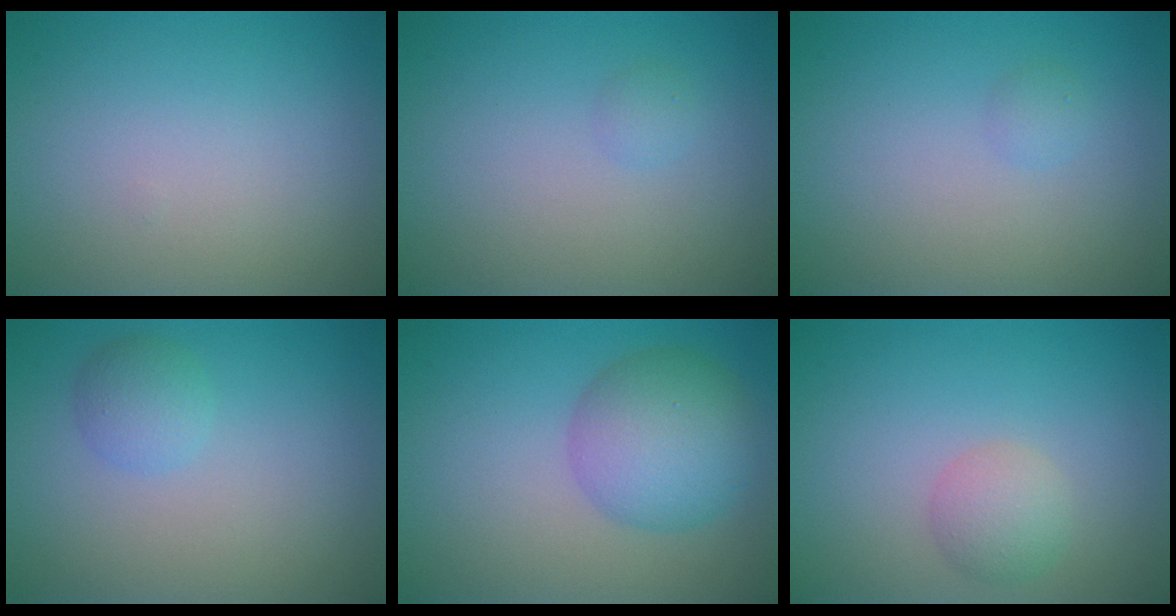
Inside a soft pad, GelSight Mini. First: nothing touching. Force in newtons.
{"total": 0.7, "press": 0.7, "slide": 0.0}
{"total": 0.7, "press": 0.7, "slide": 0.0}
{"total": 1.8, "press": 1.8, "slide": 0.1}
{"total": 6.1, "press": 6.1, "slide": 0.2}
{"total": 2.2, "press": 2.2, "slide": 0.1}